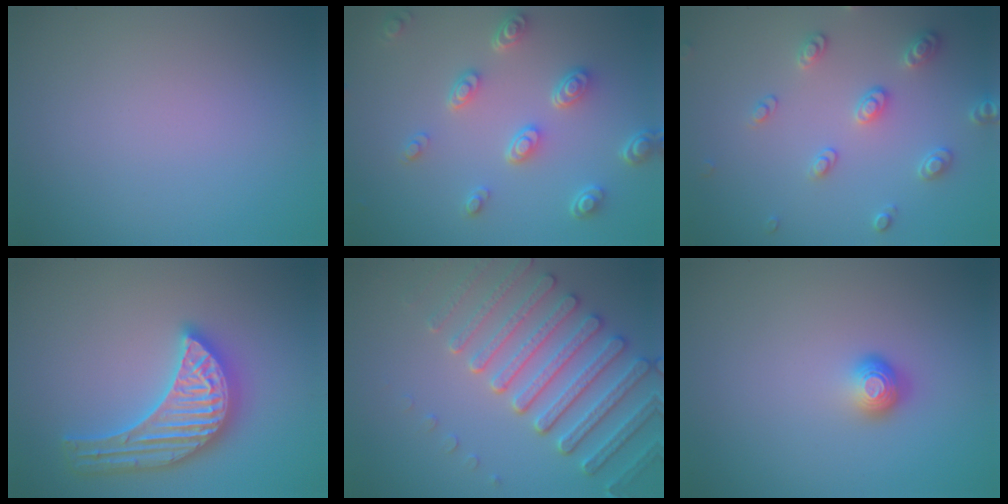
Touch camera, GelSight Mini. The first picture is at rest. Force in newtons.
{"total": 4.4, "press": 3.4, "slide": 2.9}
{"total": 2.8, "press": 2.8, "slide": 0.2}
{"total": 5.6, "press": 5.6, "slide": 0.6}
{"total": 5.6, "press": 5.1, "slide": 2.2}
{"total": 1.8, "press": 1.2, "slide": 1.2}